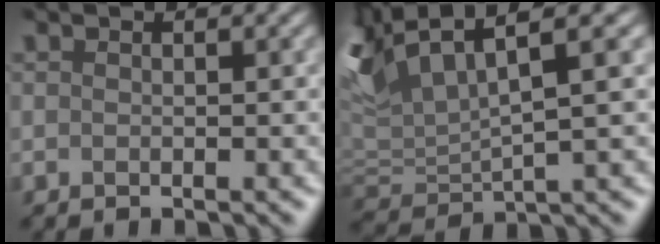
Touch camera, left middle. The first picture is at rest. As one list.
[{"total": 8.3, "force": [6.2, 2.1, 5.1], "torque": [-0.115, 0.021, 0.114]}]